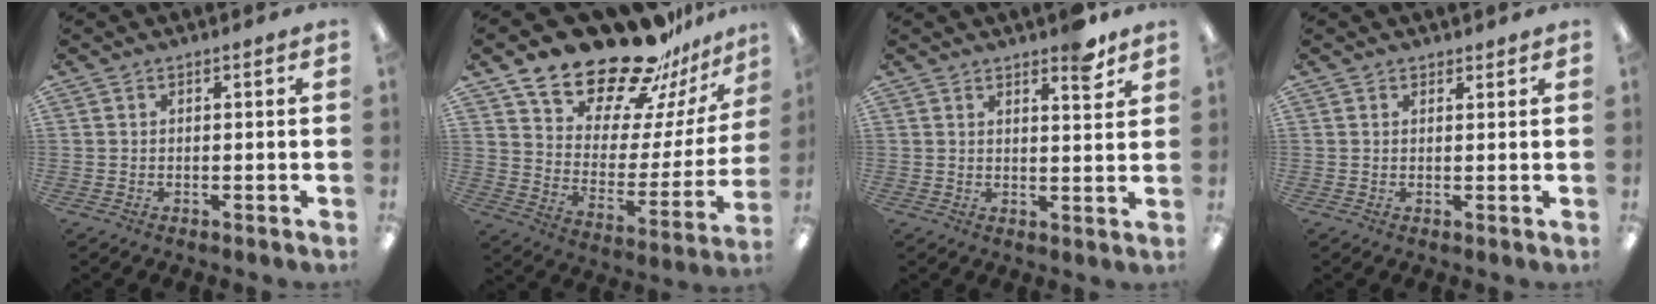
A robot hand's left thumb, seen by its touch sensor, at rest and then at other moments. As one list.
[{"total": 22.4, "force": [18.7, 8.7, 8.5], "torque": [-0.137, -0.143, 0.331]}, {"total": 5.8, "force": [4.5, 1.7, 3.3], "torque": [-0.027, -0.030, 0.070]}, {"total": 1.2, "force": [1.1, 0.6, 0.1], "torque": [0.006, -0.003, 0.019]}]